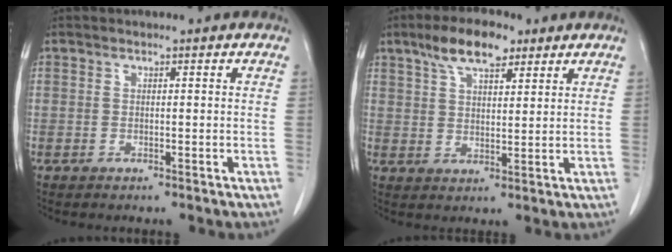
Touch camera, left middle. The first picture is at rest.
{"total": 8.0, "force": [5.3, 2.8, 5.3], "torque": [-0.100, 0.015, 0.095]}